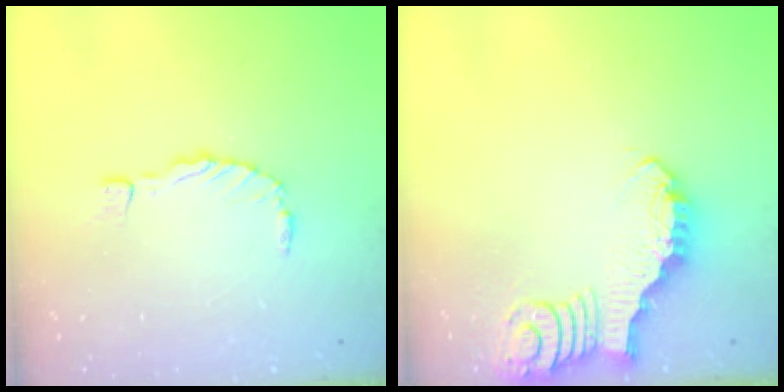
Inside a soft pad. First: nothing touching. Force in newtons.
{"total": 4.2, "press": 4.2, "slide": 0.3}